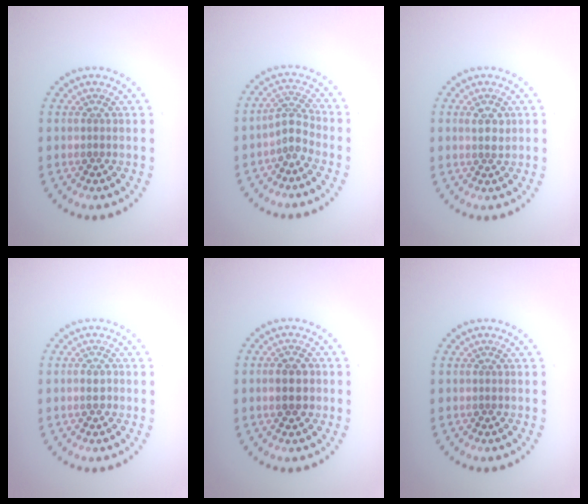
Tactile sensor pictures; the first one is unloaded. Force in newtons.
{"total": 2.2, "press": 1.6, "slide": 1.5}
{"total": 1.5, "press": 1.4, "slide": 0.5}
{"total": 1.1, "press": 1.0, "slide": 0.4}
{"total": 2.4, "press": 2.4, "slide": 0.2}
{"total": 0.0}